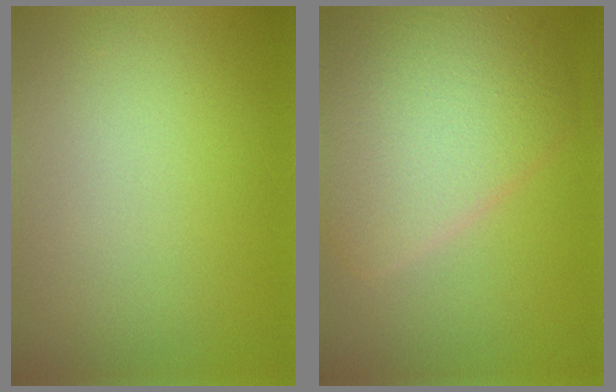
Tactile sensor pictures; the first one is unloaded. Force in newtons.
{"total": 7.7, "press": 7.7, "slide": 0.4}